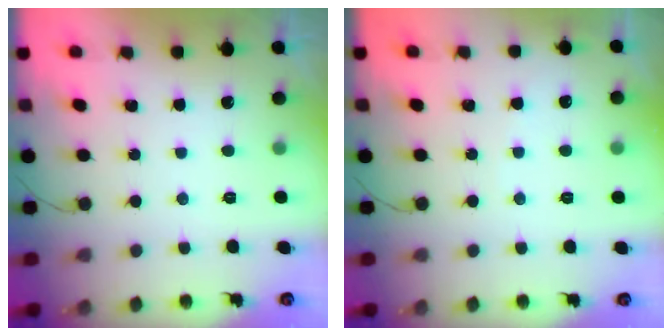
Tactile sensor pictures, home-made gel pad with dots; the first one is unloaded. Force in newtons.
{"total": 2.7, "press": 2.7, "slide": 0.3}